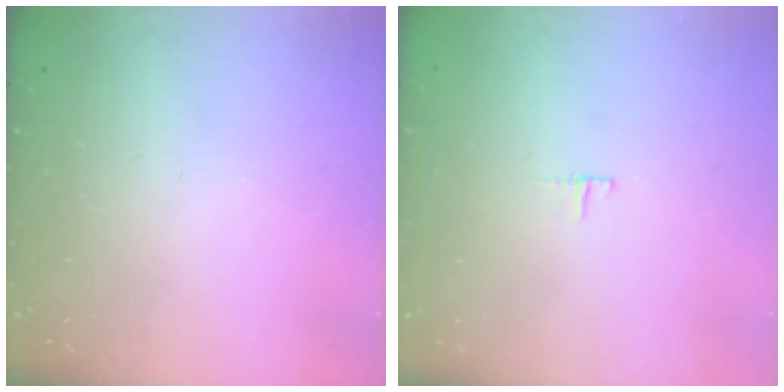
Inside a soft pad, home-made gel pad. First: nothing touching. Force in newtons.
{"total": 3.6, "press": 3.5, "slide": 0.3}